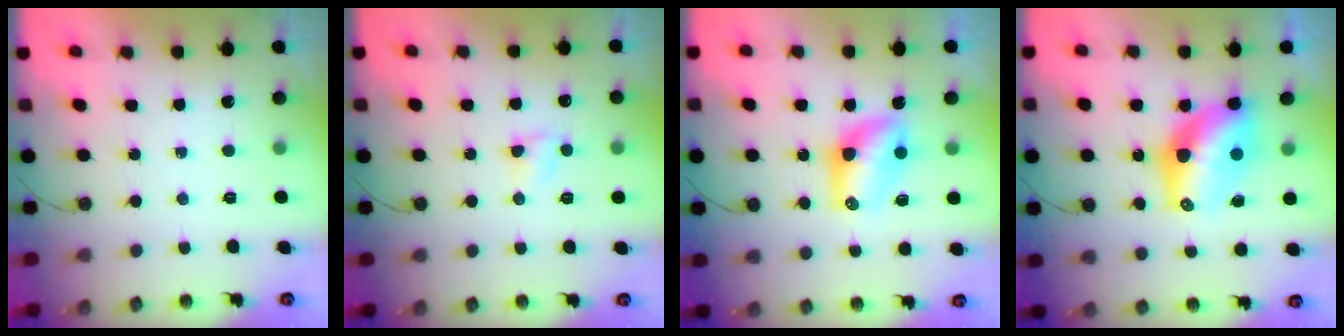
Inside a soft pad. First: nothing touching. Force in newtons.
{"total": 3.8, "press": 3.8, "slide": 0.6}
{"total": 9.7, "press": 8.8, "slide": 4.1}
{"total": 10.6, "press": 10.6, "slide": 0.7}